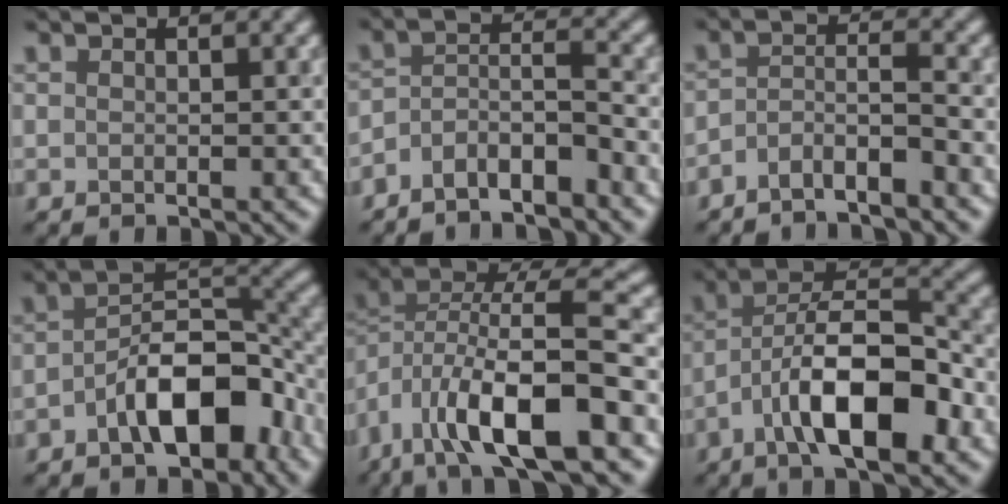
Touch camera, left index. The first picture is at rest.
{"total": 3.9, "force": [-2.9, 1.2, 2.3], "torque": [-0.042, 0.006, -0.059]}
{"total": 2.9, "force": [-2.2, 0.6, 1.8], "torque": [-0.033, 0.003, -0.050]}
{"total": 8.1, "force": [-3.4, 3.9, 6.3], "torque": [-0.096, 0.012, -0.062]}
{"total": 11.5, "force": [-4.7, 3.8, 9.8], "torque": [-0.163, 0.009, -0.095]}
{"total": 9.2, "force": [-4.1, 3.2, 7.6], "torque": [-0.121, 0.020, -0.074]}